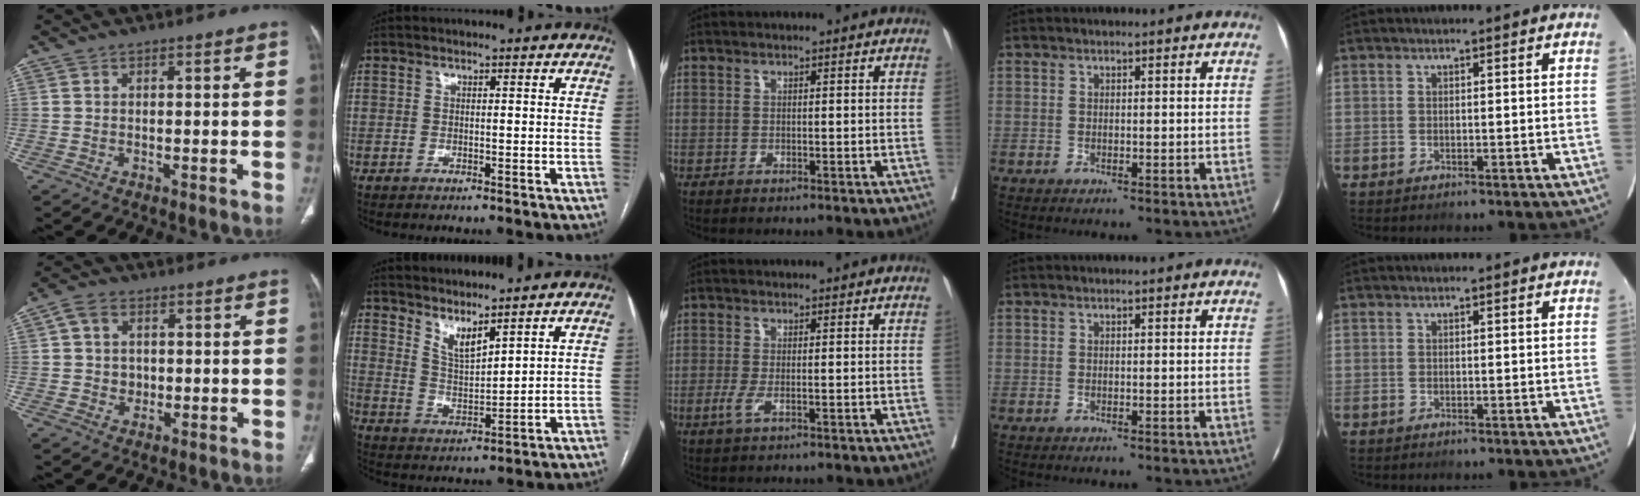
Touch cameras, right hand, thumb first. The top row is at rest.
{"thumb": {"total": 5.0, "force": [0.6, 4.2, 2.8], "torque": [-0.033, 0.001, 0.008]}, "index": {"total": 5.0, "force": [4.2, 0.7, 2.6], "torque": [-0.056, -0.014, 0.091]}, "middle": {"total": 2.0, "force": [-0.7, 0.5, 1.8], "torque": [-0.042, -0.006, -0.013]}}